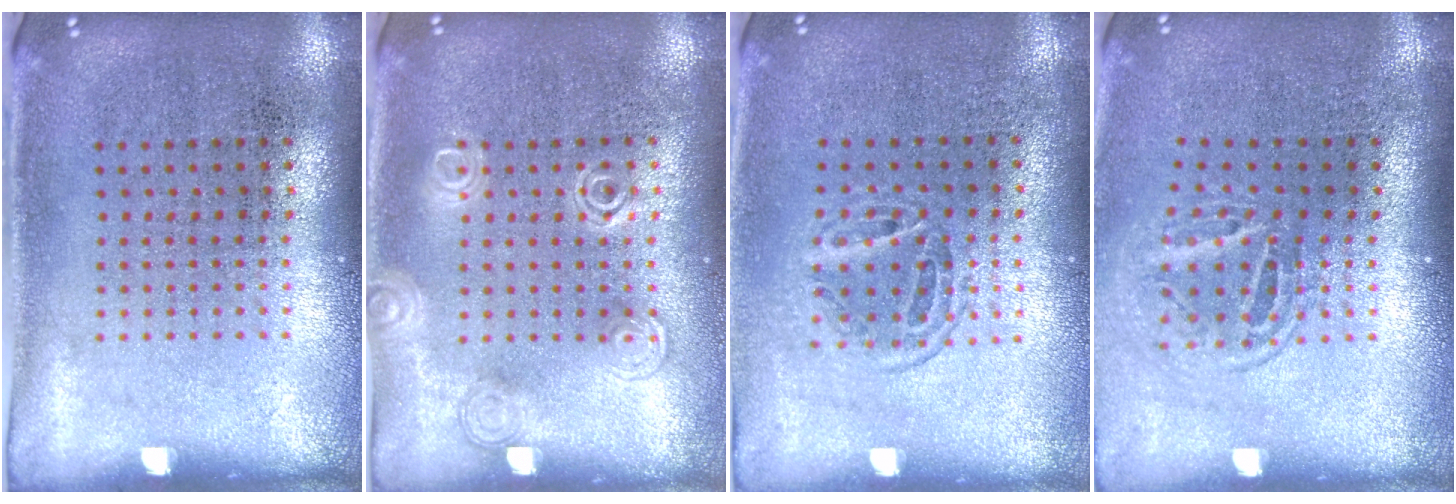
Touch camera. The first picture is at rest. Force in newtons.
{"total": 1.9, "press": 1.9, "slide": 0.4}
{"total": 1.3, "press": 1.1, "slide": 0.7}
{"total": 1.7, "press": 1.1, "slide": 1.3}